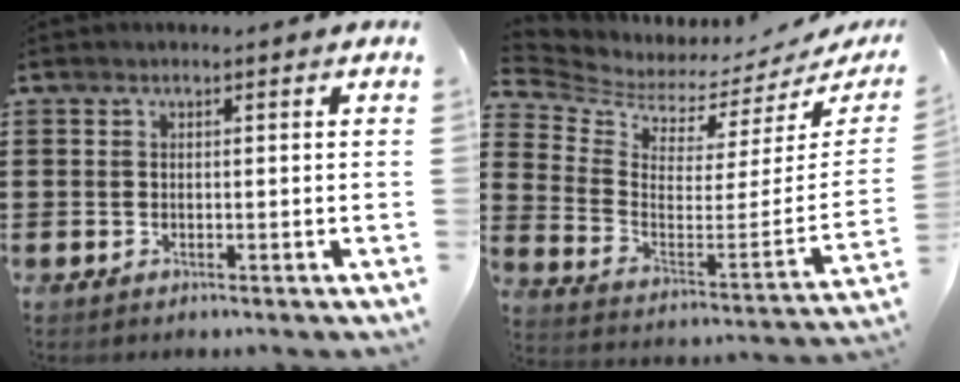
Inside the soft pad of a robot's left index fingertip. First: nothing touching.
{"total": 3.5, "force": [3.4, 0.8, 0.3], "torque": [-0.035, -0.049, 0.053]}